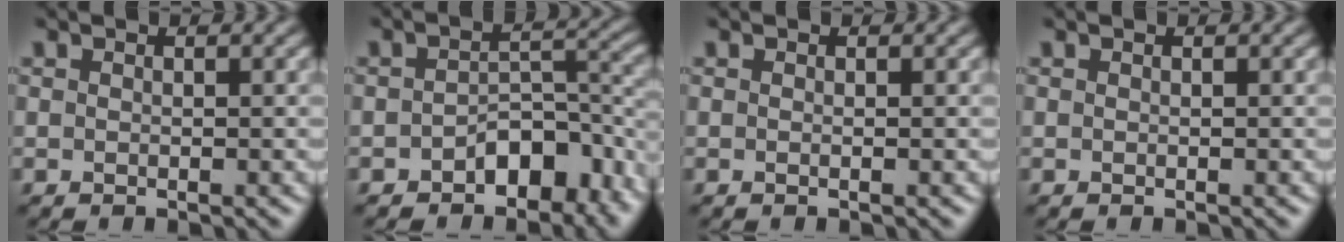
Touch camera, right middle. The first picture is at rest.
{"total": 6.0, "force": [-3.0, 3.4, 4.0], "torque": [-0.052, 0.005, -0.052]}
{"total": 0.0}
{"total": 0.0}